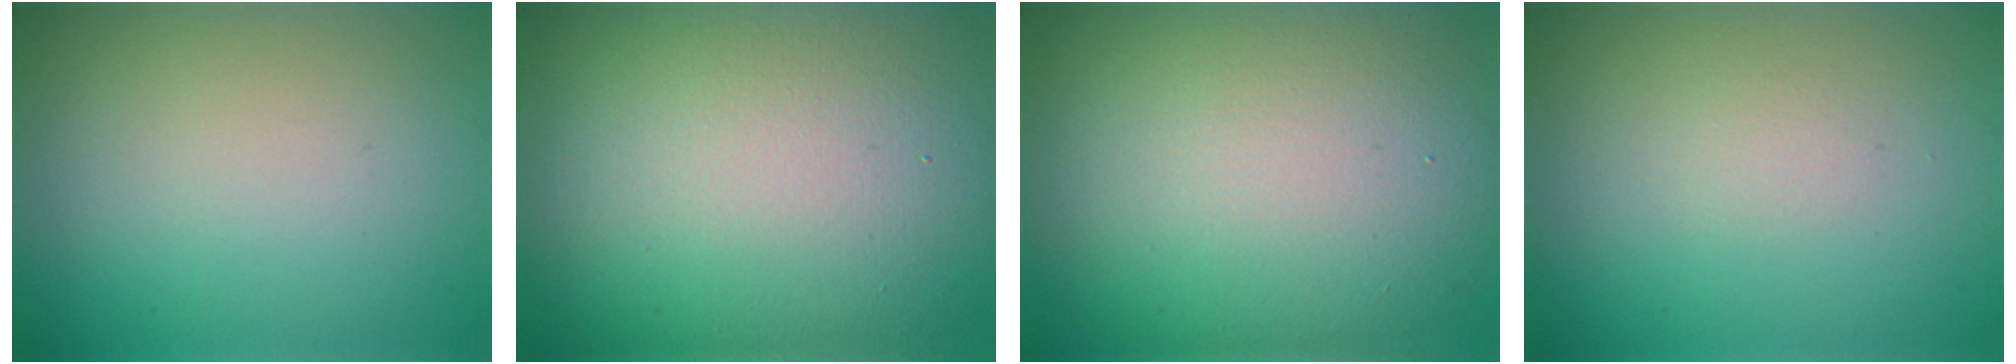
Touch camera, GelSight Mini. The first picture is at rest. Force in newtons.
{"total": 20.6, "press": 20.6, "slide": 1.1}
{"total": 15.3, "press": 15.3, "slide": 1.1}
{"total": 0.6, "press": 0.6, "slide": 0.0}